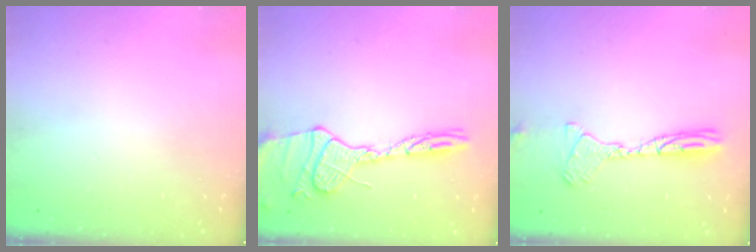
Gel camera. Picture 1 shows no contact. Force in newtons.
{"total": 14.8, "press": 14.8, "slide": 1.1}
{"total": 13.0, "press": 12.6, "slide": 3.3}